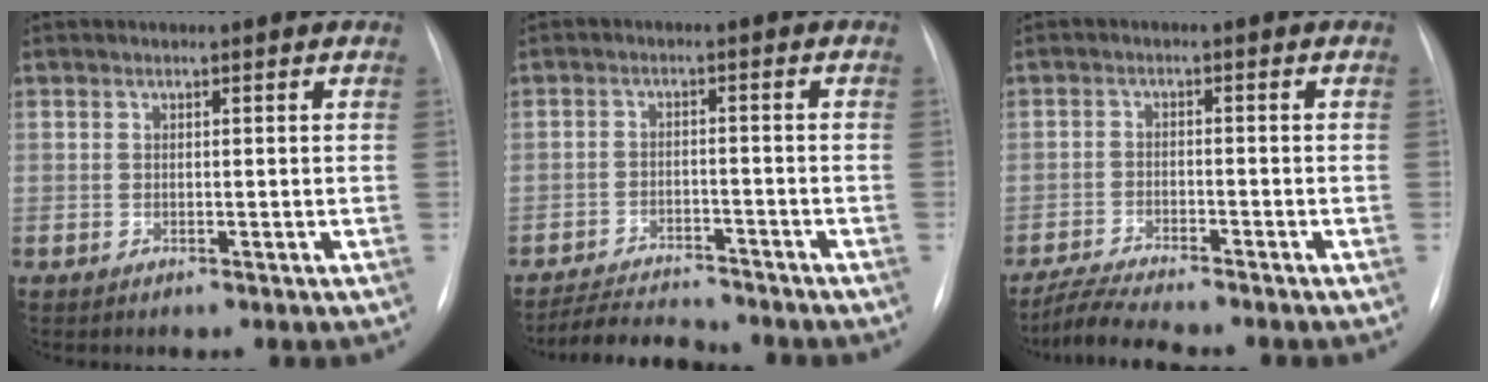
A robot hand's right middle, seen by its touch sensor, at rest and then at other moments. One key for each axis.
{"total": 7.4, "fx": -7.2, "fy": 0.7, "fz": 1.7, "tx": -0.030, "ty": -0.011, "tz": -0.118}
{"total": 6.4, "fx": -5.8, "fy": -0.2, "fz": 2.7, "tx": -0.052, "ty": -0.022, "tz": -0.101}